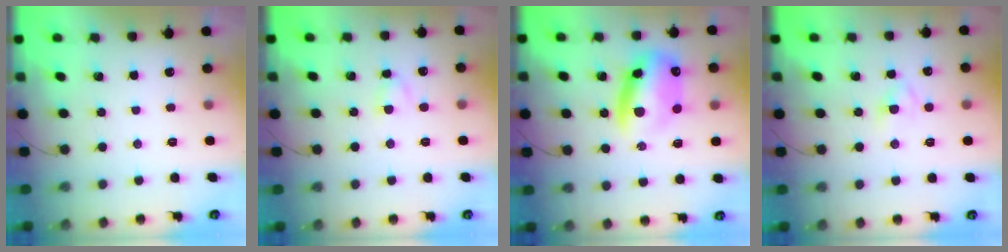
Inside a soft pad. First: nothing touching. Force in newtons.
{"total": 2.9, "press": 2.7, "slide": 1.0}
{"total": 12.9, "press": 12.4, "slide": 3.7}
{"total": 2.8, "press": 2.7, "slide": 0.9}